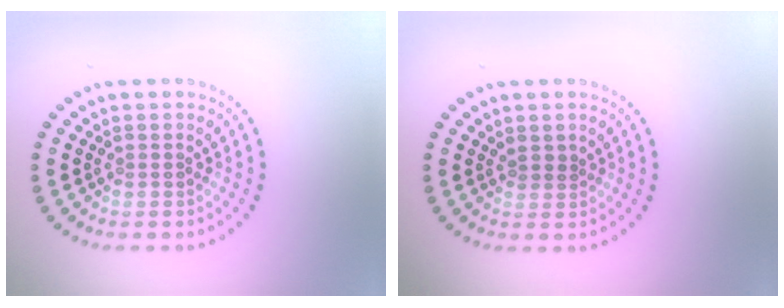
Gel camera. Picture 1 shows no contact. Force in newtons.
{"total": 0.7, "press": 0.4, "slide": 0.6}